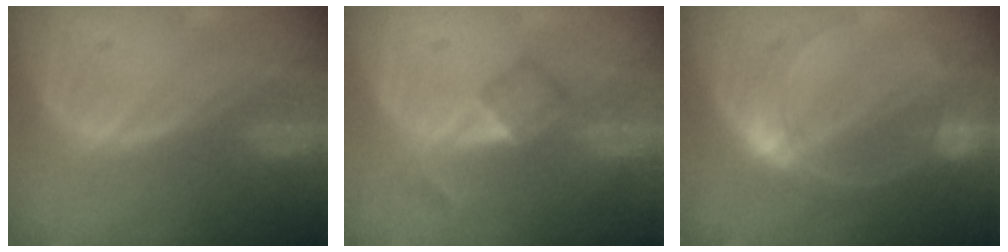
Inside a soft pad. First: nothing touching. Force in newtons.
{"total": 5.1, "press": 4.4, "slide": 2.6}
{"total": 7.1, "press": 7.1, "slide": 0.4}